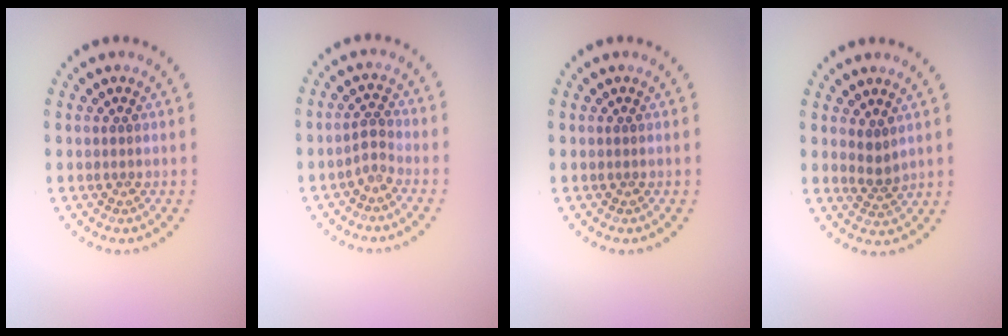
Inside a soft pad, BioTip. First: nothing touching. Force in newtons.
{"total": 1.4, "press": 0.8, "slide": 1.1}
{"total": 0.0}
{"total": 1.6, "press": 1.3, "slide": 1.0}